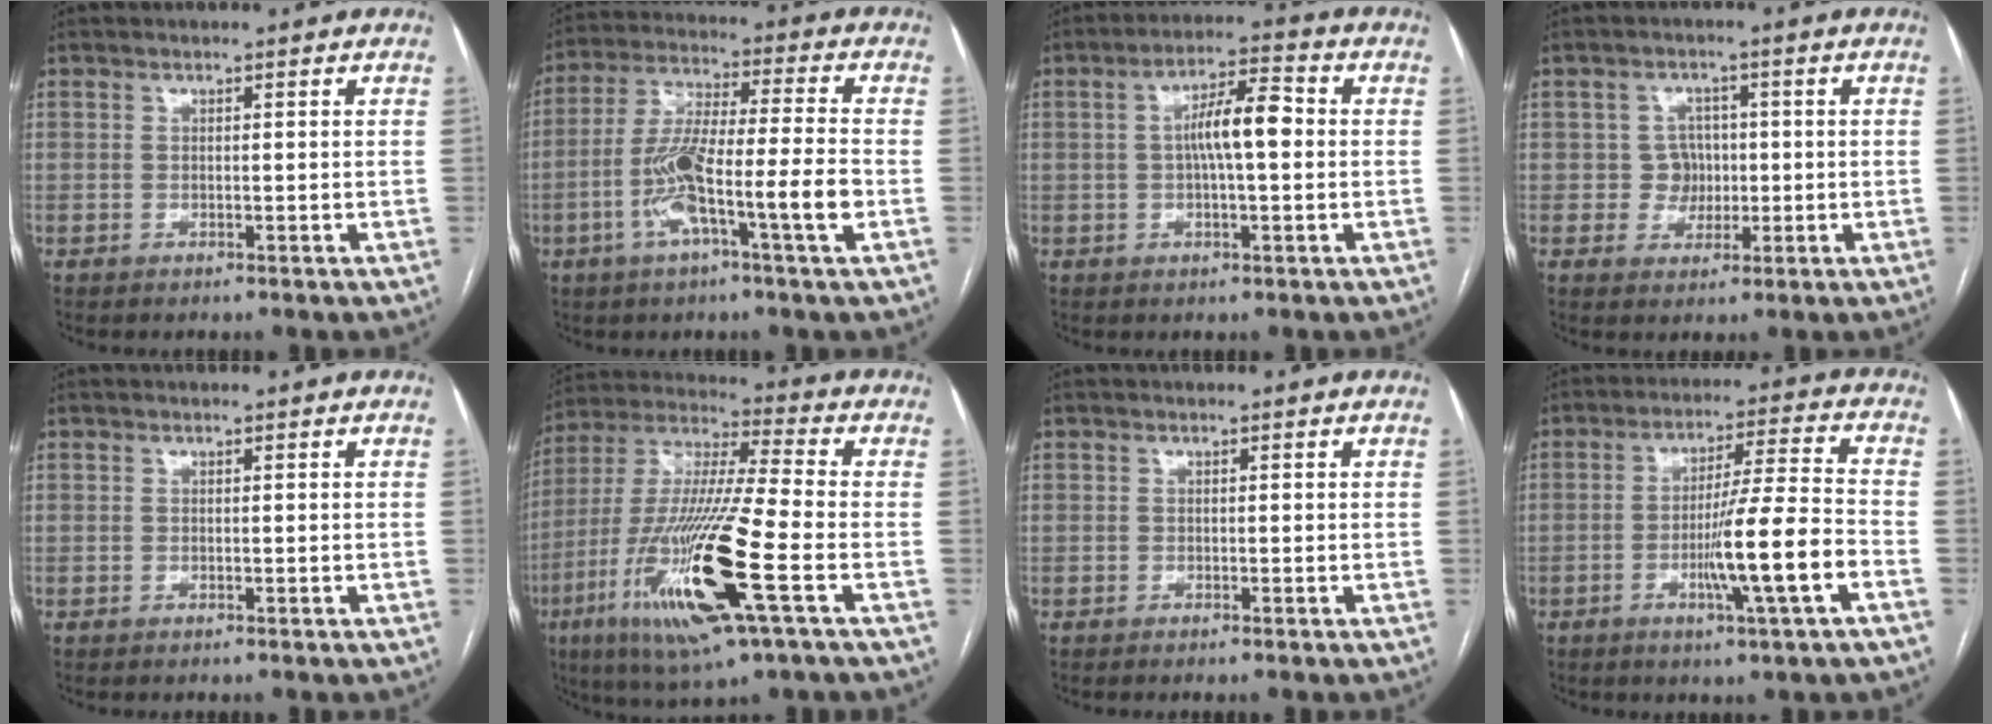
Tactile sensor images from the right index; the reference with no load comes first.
{"total": 13.1, "force": [-4.3, 0.3, 12.4], "torque": [-0.237, 0.004, -0.083]}
{"total": 7.5, "force": [0.3, 1.6, 7.3], "torque": [-0.132, 0.021, 0.003]}
{"total": 3.8, "force": [-0.1, 3.7, 0.8], "torque": [0.000, 0.013, 0.002]}
{"total": 0.0}
{"total": 21.4, "force": [-7.4, 1.6, 20.0], "torque": [-0.430, -0.033, -0.140]}
{"total": 0.0}
{"total": 11.7, "force": [-4.0, -0.8, 10.9], "torque": [-0.187, -0.005, -0.068]}